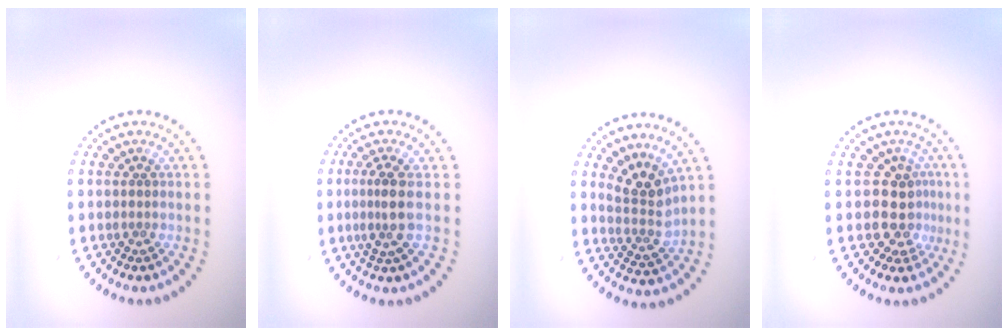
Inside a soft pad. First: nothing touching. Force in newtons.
{"total": 2.5, "press": 2.0, "slide": 1.5}
{"total": 3.2, "press": 2.3, "slide": 2.2}
{"total": 3.4, "press": 2.8, "slide": 1.9}